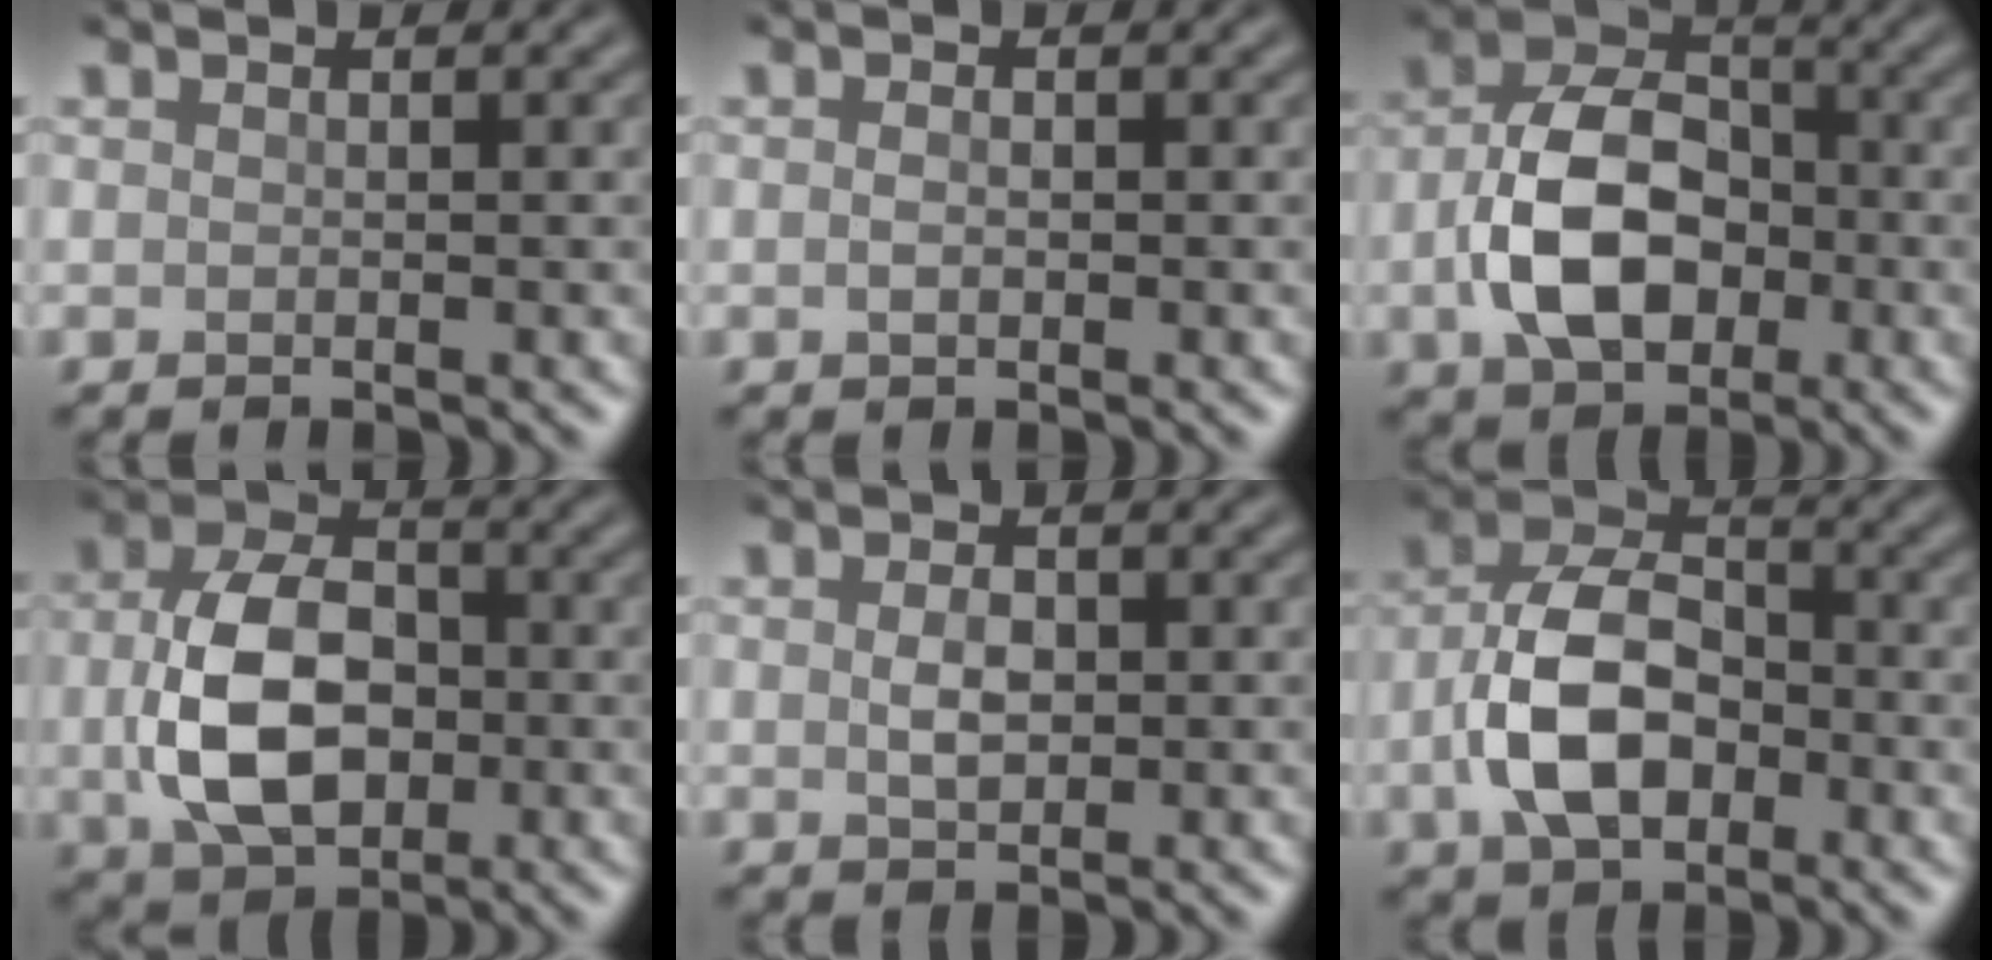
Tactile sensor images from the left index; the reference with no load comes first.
{"total": 0.8, "force": [-0.1, 0.5, 0.6], "torque": [-0.016, 0.000, -0.002]}
{"total": 8.6, "force": [-1.8, 5.8, 6.1], "torque": [-0.120, 0.008, -0.037]}
{"total": 8.6, "force": [-0.6, 5.7, 6.4], "torque": [-0.139, -0.004, -0.009]}
{"total": 2.2, "force": [0.1, 1.4, 1.7], "torque": [-0.036, 0.001, 0.004]}
{"total": 7.6, "force": [-1.9, 4.8, 5.6], "torque": [-0.112, 0.010, -0.041]}